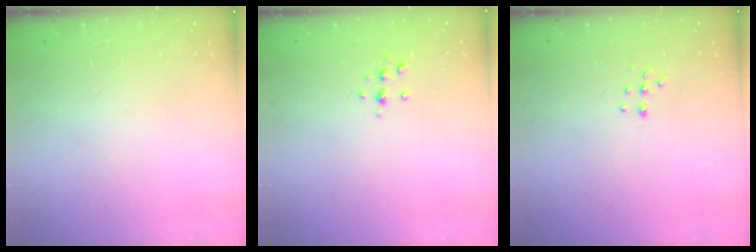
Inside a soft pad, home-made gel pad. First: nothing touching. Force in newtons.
{"total": 6.2, "press": 6.1, "slide": 0.8}
{"total": 5.2, "press": 5.2, "slide": 0.7}